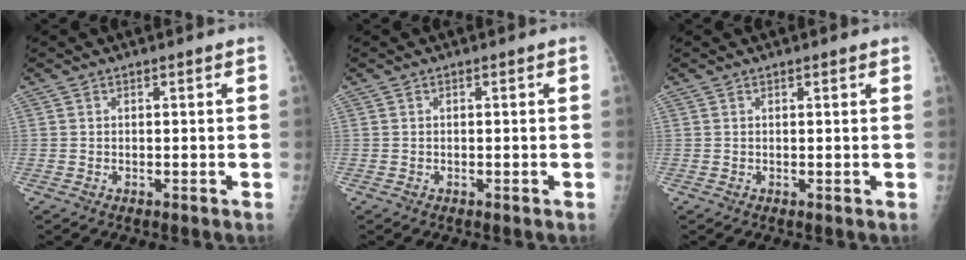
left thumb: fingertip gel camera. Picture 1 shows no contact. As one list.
[{"total": 0.0}, {"total": 1.2, "force": [1.0, 0.3, 0.7], "torque": [-0.007, 0.000, 0.012]}]